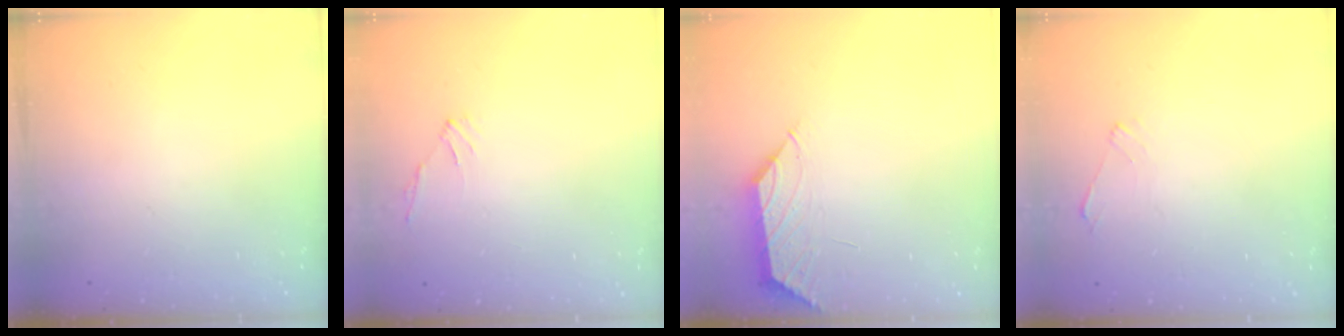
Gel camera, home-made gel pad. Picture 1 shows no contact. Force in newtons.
{"total": 1.2, "press": 1.1, "slide": 0.6}
{"total": 1.2, "press": 1.1, "slide": 0.4}
{"total": 1.0, "press": 1.0, "slide": 0.3}